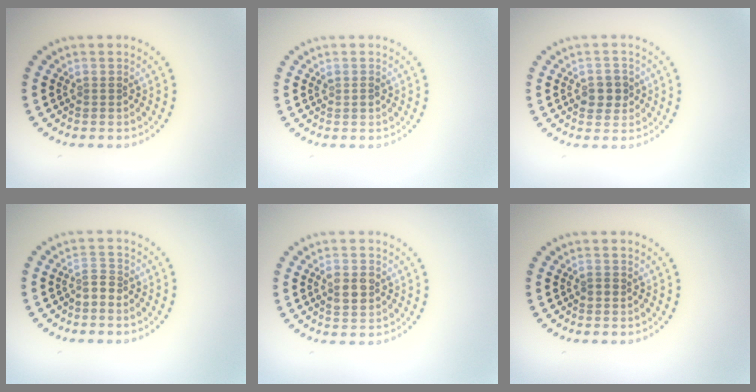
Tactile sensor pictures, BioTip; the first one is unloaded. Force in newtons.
{"total": 0.6, "press": 0.6, "slide": 0.2}
{"total": 2.4, "press": 2.4, "slide": 0.4}
{"total": 1.6, "press": 1.3, "slide": 1.0}
{"total": 2.4, "press": 2.4, "slide": 0.1}
{"total": 0.8, "press": 0.8, "slide": 0.2}